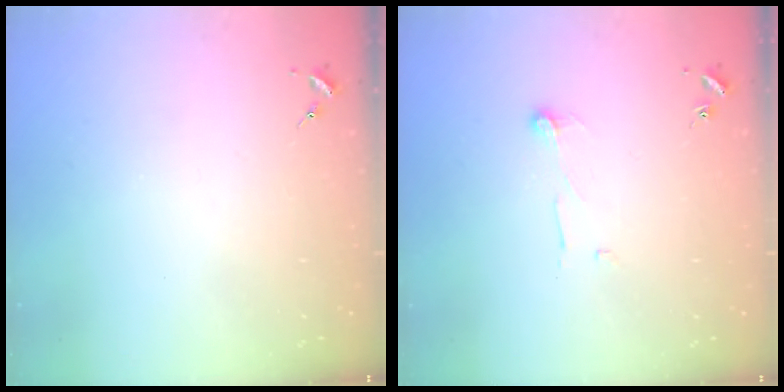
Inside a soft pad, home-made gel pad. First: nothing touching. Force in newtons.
{"total": 5.6, "press": 5.6, "slide": 0.3}